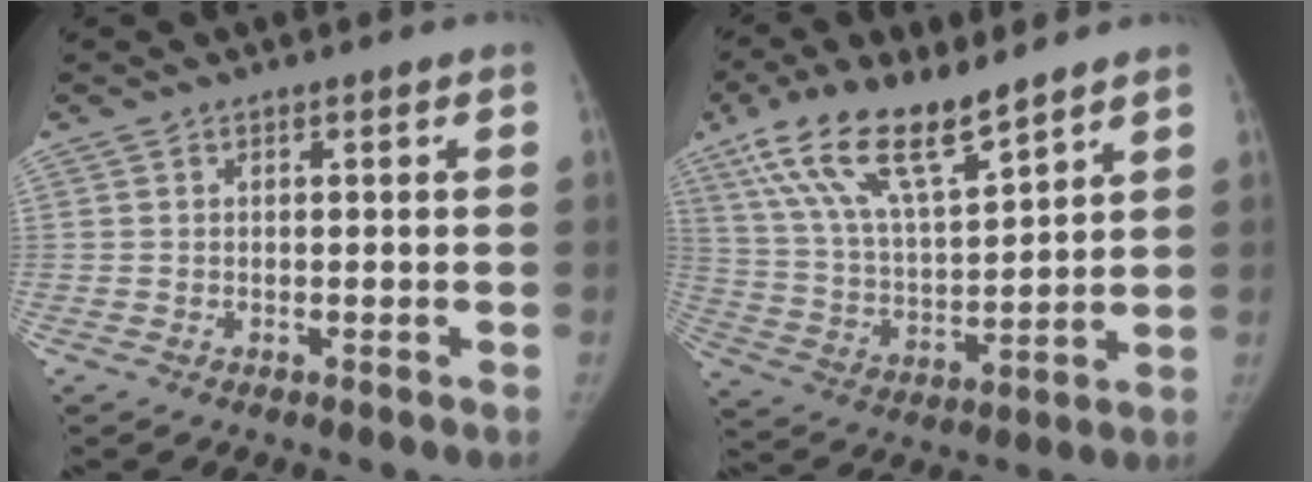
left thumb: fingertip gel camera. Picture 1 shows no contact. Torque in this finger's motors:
{"motor_torque": [1.24, 0.49, 1.45, -1.32, 0.53]}